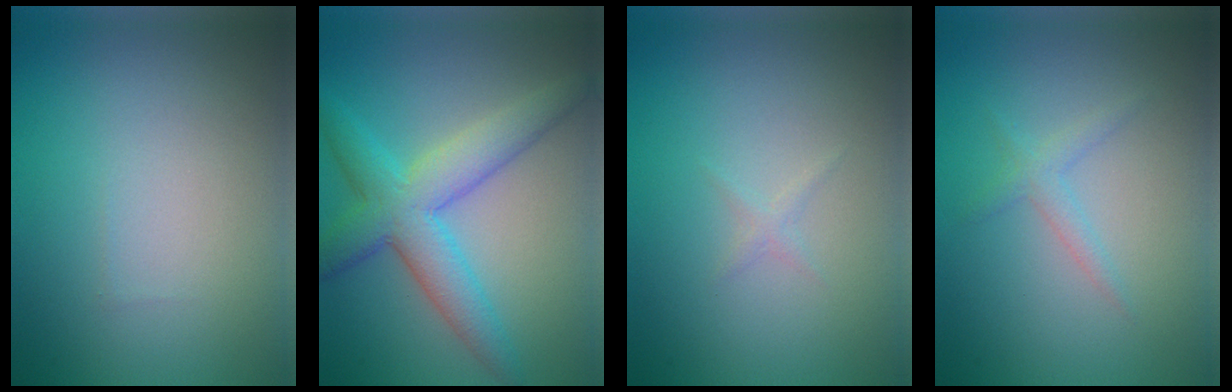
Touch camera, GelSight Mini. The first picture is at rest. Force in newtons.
{"total": 6.1, "press": 6.1, "slide": 0.1}
{"total": 0.5, "press": 0.5, "slide": 0.0}
{"total": 1.3, "press": 1.3, "slide": 0.1}